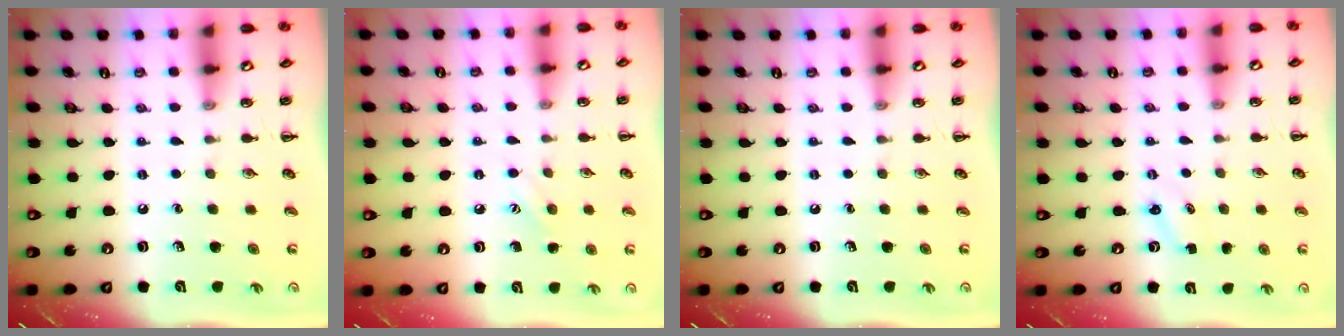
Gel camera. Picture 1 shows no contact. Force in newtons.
{"total": 5.9, "press": 5.7, "slide": 1.4}
{"total": 0.0}
{"total": 1.6, "press": 1.5, "slide": 0.5}